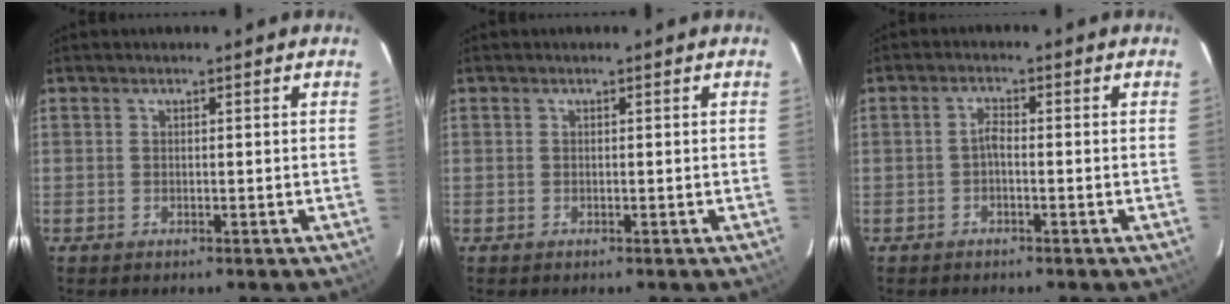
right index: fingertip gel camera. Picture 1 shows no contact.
{"total": 0.0}
{"total": 1.6, "force": [-0.8, 0.5, 1.3], "torque": [-0.026, 0.007, -0.016]}